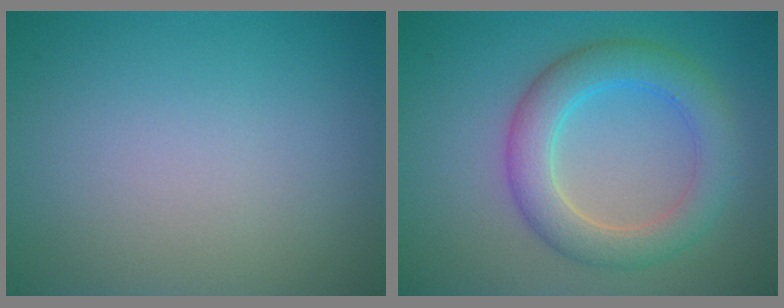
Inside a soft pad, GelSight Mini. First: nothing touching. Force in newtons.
{"total": 5.2, "press": 5.2, "slide": 0.2}